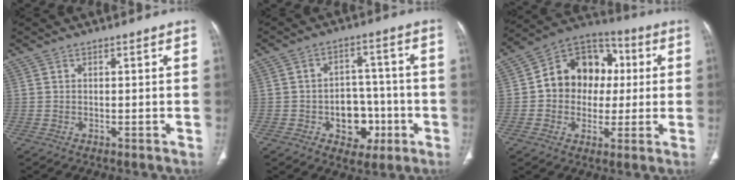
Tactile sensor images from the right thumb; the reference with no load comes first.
{"total": 9.5, "force": [-3.1, 7.1, 5.4], "torque": [-0.033, 0.037, -0.038]}
{"total": 15.0, "force": [1.3, 12.2, 8.6], "torque": [-0.082, 0.025, 0.012]}